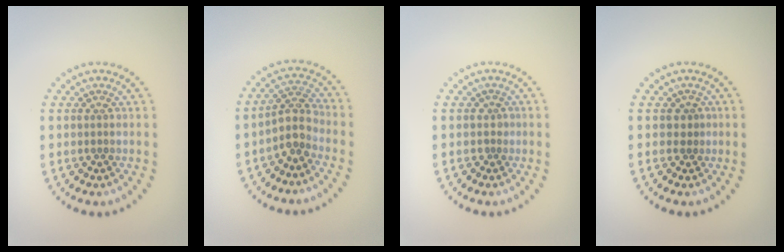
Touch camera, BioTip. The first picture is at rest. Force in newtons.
{"total": 2.9, "press": 2.3, "slide": 1.7}
{"total": 0.6, "press": 0.3, "slide": 0.6}
{"total": 0.6, "press": 0.4, "slide": 0.5}